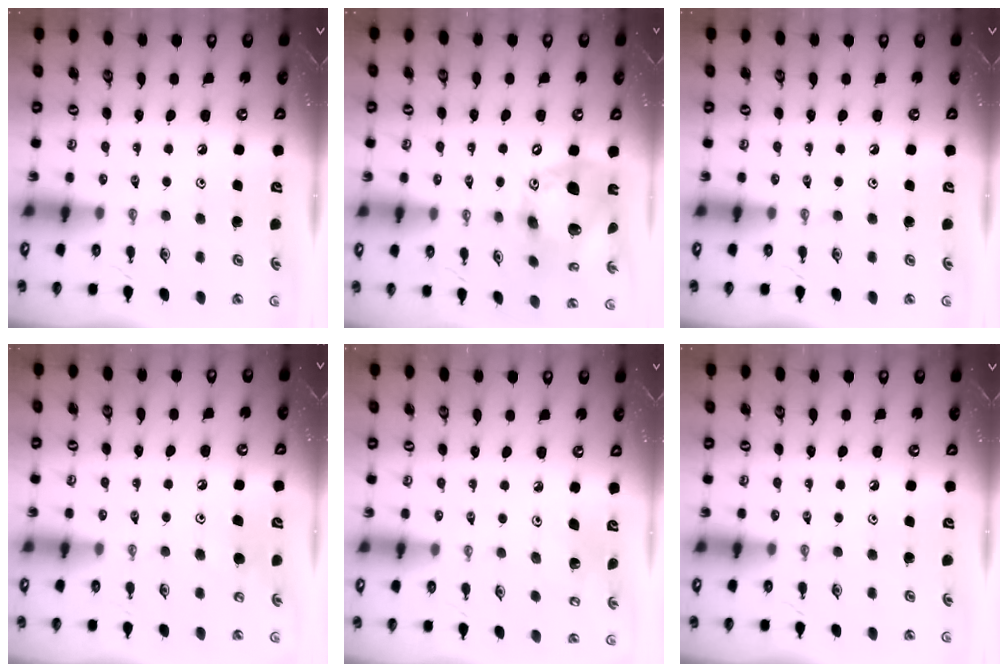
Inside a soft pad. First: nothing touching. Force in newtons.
{"total": 18.8, "press": 18.5, "slide": 3.3}
{"total": 0.0}
{"total": 6.5, "press": 6.4, "slide": 0.9}
{"total": 3.7, "press": 3.7, "slide": 0.3}
{"total": 0.0}